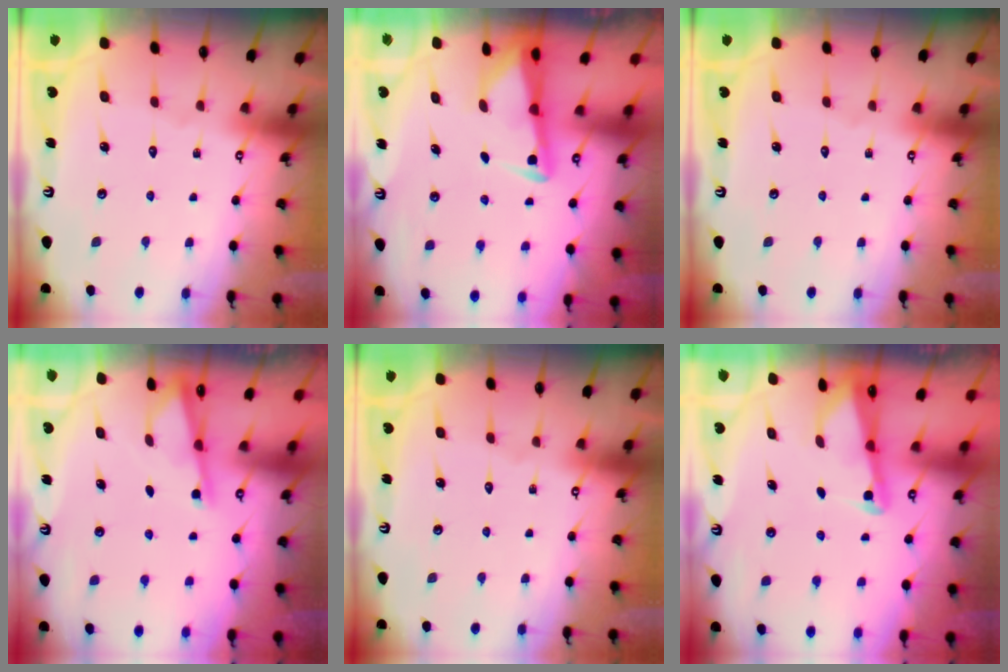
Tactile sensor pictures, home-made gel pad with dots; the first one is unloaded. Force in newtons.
{"total": 3.0, "press": 3.0, "slide": 0.3}
{"total": 0.0}
{"total": 2.0, "press": 2.0, "slide": 0.4}
{"total": 0.0}
{"total": 2.1, "press": 2.1, "slide": 0.3}